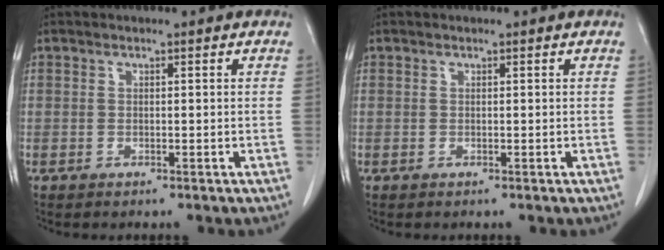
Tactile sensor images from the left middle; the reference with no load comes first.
{"total": 0.0}